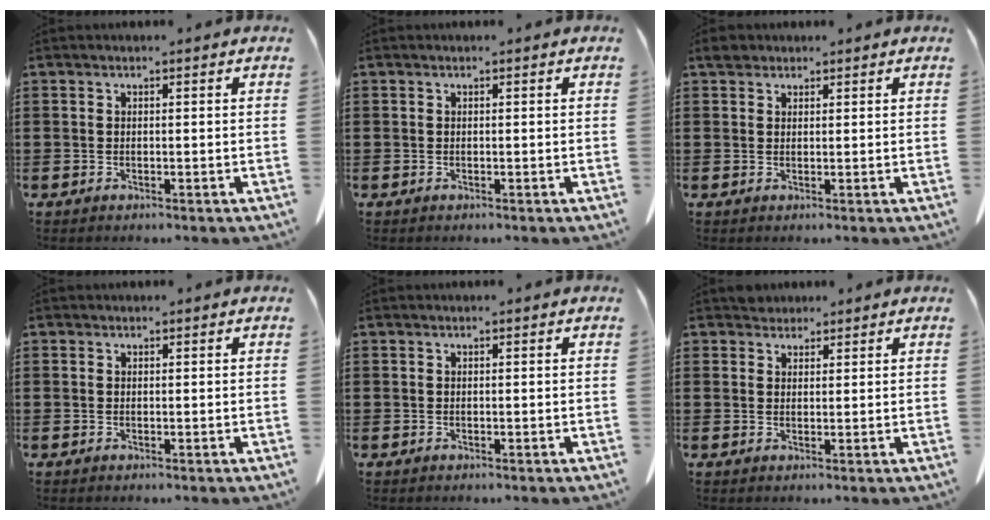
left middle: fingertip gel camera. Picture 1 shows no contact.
{"total": 0.0}
{"total": 2.0, "force": [1.7, 1.0, 0.5], "torque": [-0.007, 0.003, 0.031]}
{"total": 0.0}
{"total": 0.0}
{"total": 2.2, "force": [2.0, 0.9, -0.1], "torque": [0.005, 0.000, 0.039]}